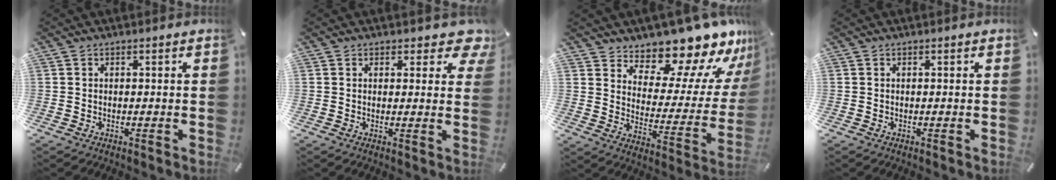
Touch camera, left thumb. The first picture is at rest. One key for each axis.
{"total": 5.0, "fx": 3.0, "fy": 2.8, "fz": 2.8, "tx": -0.023, "ty": -0.016, "tz": 0.046}
{"total": 15.1, "fx": 14.2, "fy": 4.2, "fz": 3.2, "tx": -0.048, "ty": -0.141, "tz": 0.235}
{"total": 0.0}